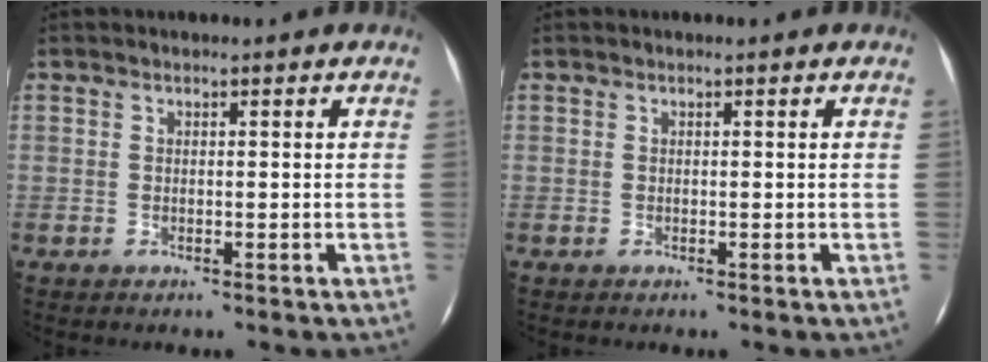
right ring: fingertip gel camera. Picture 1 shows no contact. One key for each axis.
{"total": 0.0}